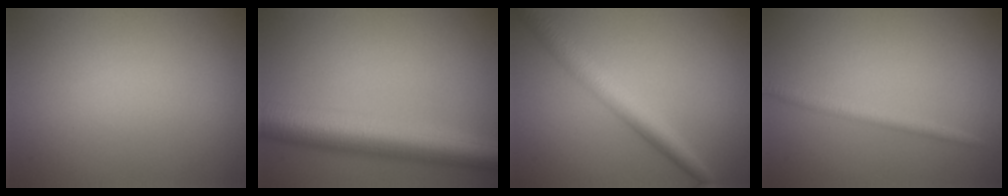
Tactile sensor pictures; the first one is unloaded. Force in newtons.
{"total": 9.0, "press": 9.0, "slide": 0.3}
{"total": 4.2, "press": 4.2, "slide": 0.1}
{"total": 2.0, "press": 2.0, "slide": 0.1}